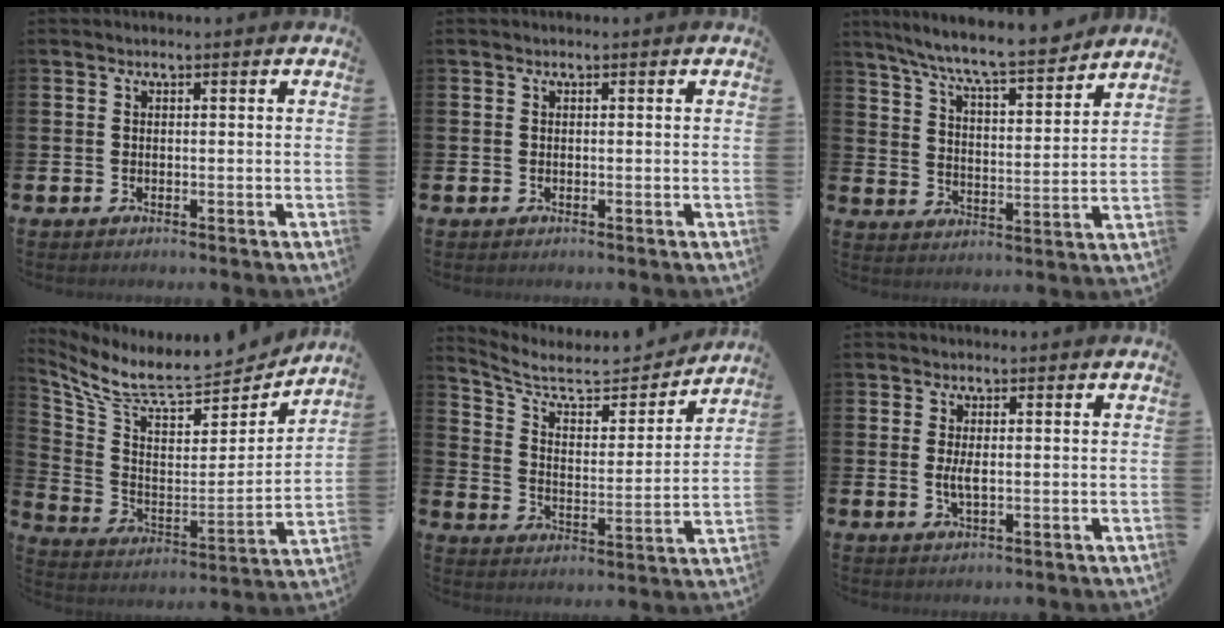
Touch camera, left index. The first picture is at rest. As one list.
[{"total": 0.0}, {"total": 8.4, "force": [7.8, 0.4, 3.0], "torque": [-0.082, -0.057, 0.134]}, {"total": 9.1, "force": [8.2, 1.9, 3.3], "torque": [-0.107, -0.065, 0.139]}, {"total": 7.2, "force": [6.2, 2.4, 2.6], "torque": [-0.080, -0.051, 0.102]}, {"total": 2.2, "force": [0.1, 0.8, 2.1], "torque": [-0.031, -0.002, 0.000]}]